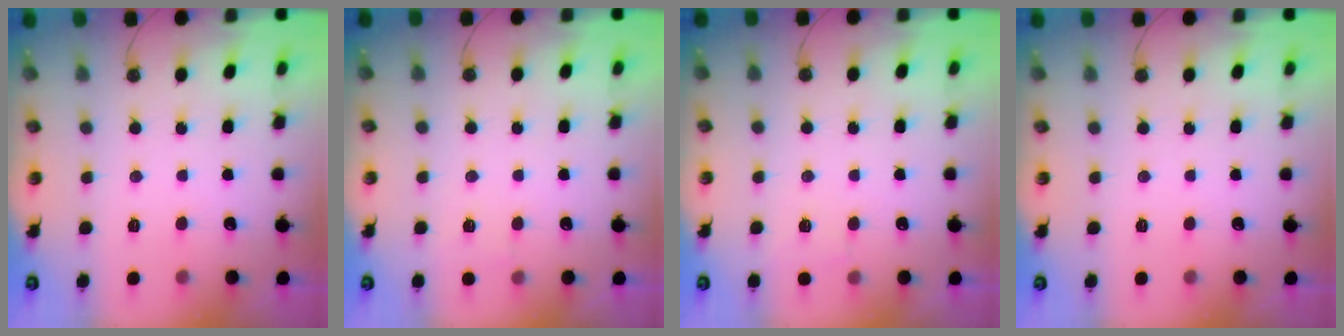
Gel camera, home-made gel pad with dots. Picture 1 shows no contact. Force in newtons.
{"total": 3.2, "press": 3.1, "slide": 0.3}
{"total": 3.7, "press": 3.7, "slide": 0.3}
{"total": 0.0}